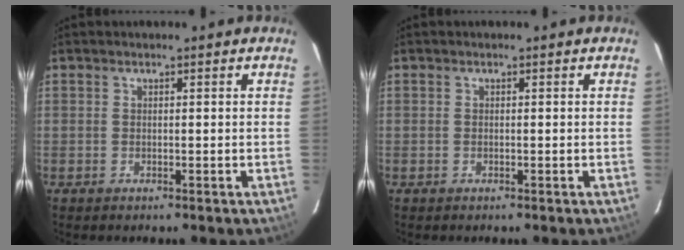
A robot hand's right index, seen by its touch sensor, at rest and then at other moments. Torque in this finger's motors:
{"motor_torque": [0.04, 0.02, 0.04, 0.01]}